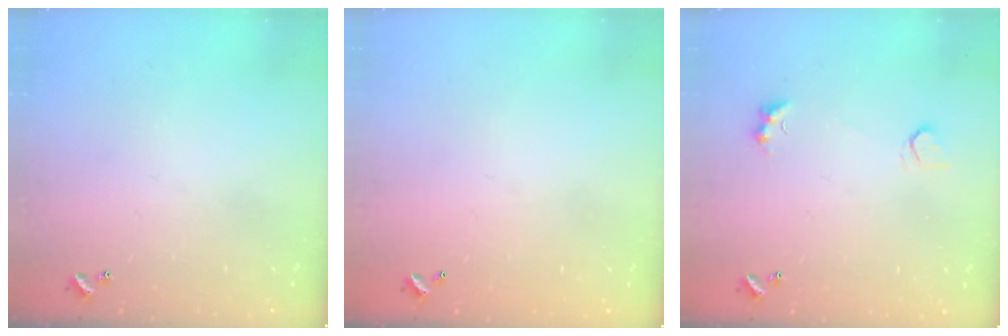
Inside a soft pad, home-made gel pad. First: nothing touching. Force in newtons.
{"total": 2.7, "press": 2.7, "slide": 0.1}
{"total": 3.0, "press": 2.9, "slide": 0.8}